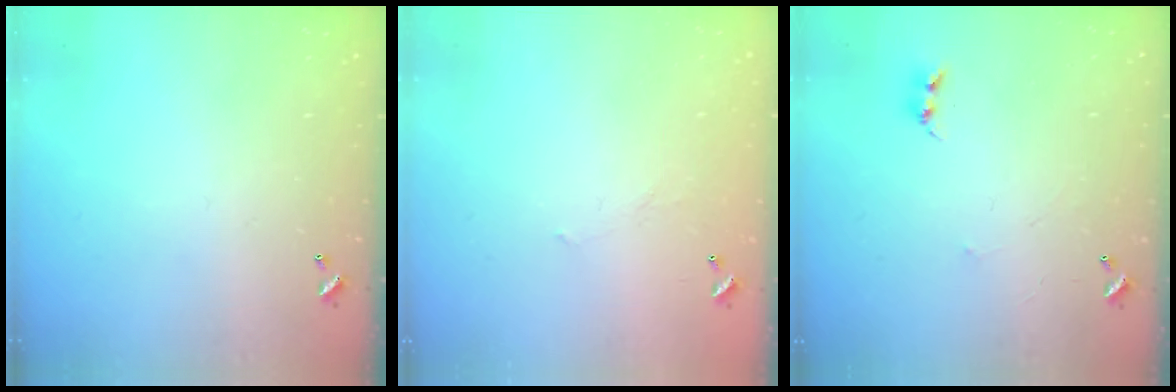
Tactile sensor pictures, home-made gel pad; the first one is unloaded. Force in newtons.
{"total": 6.0, "press": 6.0, "slide": 0.9}
{"total": 2.4, "press": 2.4, "slide": 0.4}